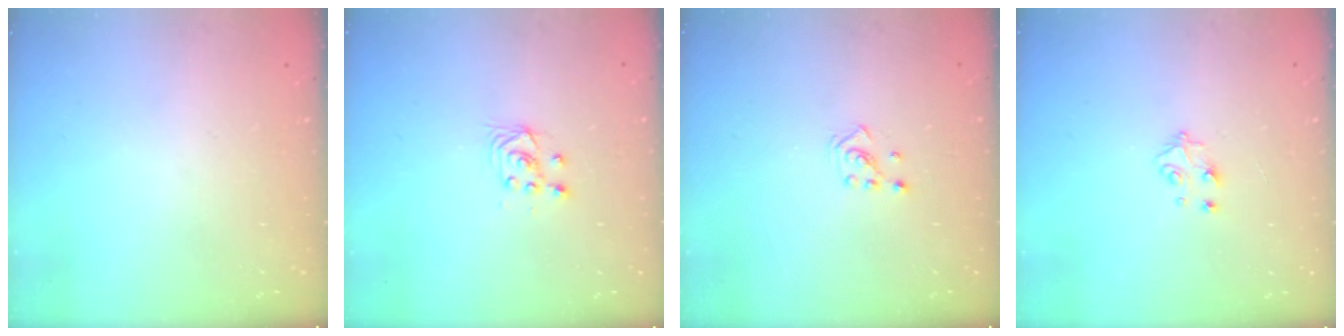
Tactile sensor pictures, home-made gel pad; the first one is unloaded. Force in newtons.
{"total": 2.9, "press": 2.7, "slide": 1.0}
{"total": 2.1, "press": 1.9, "slide": 0.8}
{"total": 5.4, "press": 5.4, "slide": 0.4}